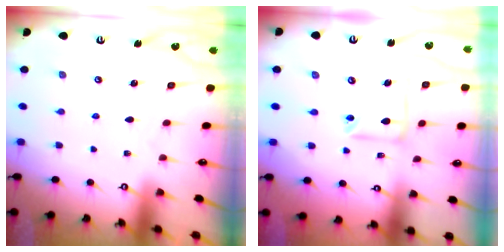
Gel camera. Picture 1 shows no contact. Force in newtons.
{"total": 12.0, "press": 11.8, "slide": 1.8}